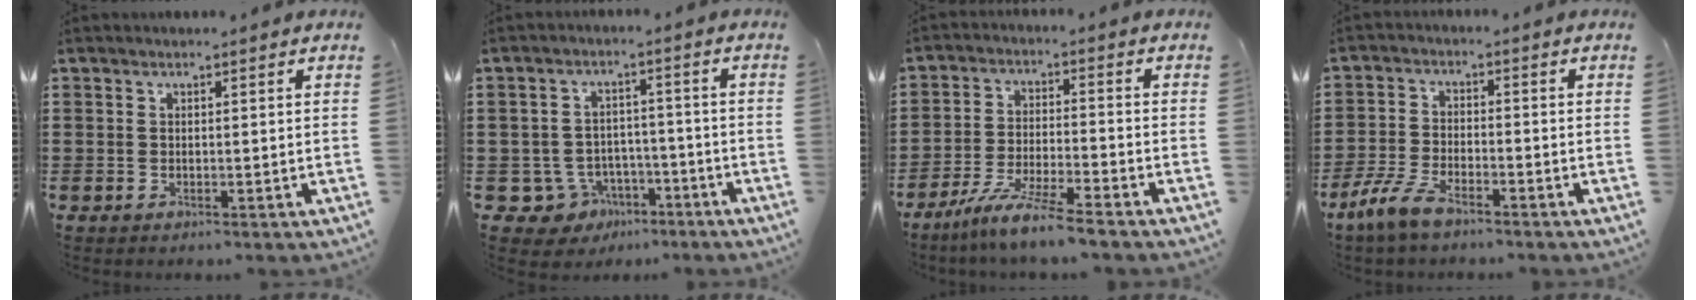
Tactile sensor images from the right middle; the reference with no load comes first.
{"total": 5.6, "force": [-3.7, 4.0, 1.2], "torque": [-0.045, 0.016, -0.073]}
{"total": 7.3, "force": [-6.5, -0.5, 3.5], "torque": [-0.070, -0.014, -0.125]}
{"total": 6.1, "force": [-4.7, 1.7, 3.6], "torque": [-0.098, -0.008, -0.097]}